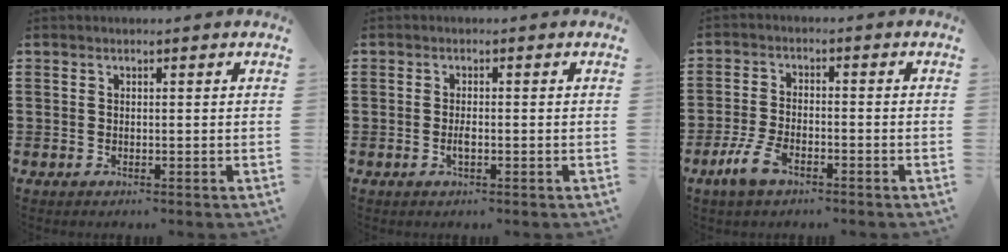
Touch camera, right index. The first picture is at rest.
{"total": 1.6, "force": [-0.5, 0.4, 1.5], "torque": [-0.028, -0.003, -0.008]}
{"total": 4.8, "force": [-2.7, 2.0, 3.4], "torque": [-0.082, -0.002, -0.057]}